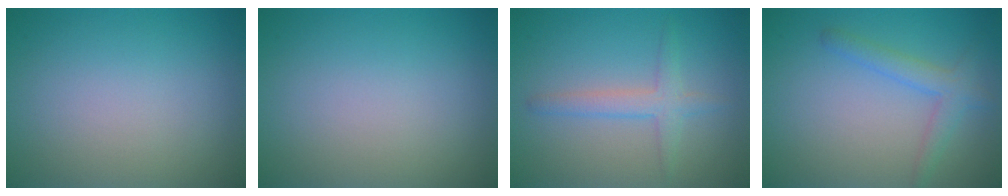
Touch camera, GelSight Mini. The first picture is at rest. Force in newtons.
{"total": 0.0}
{"total": 2.3, "press": 2.3, "slide": 0.1}
{"total": 2.5, "press": 2.5, "slide": 0.1}